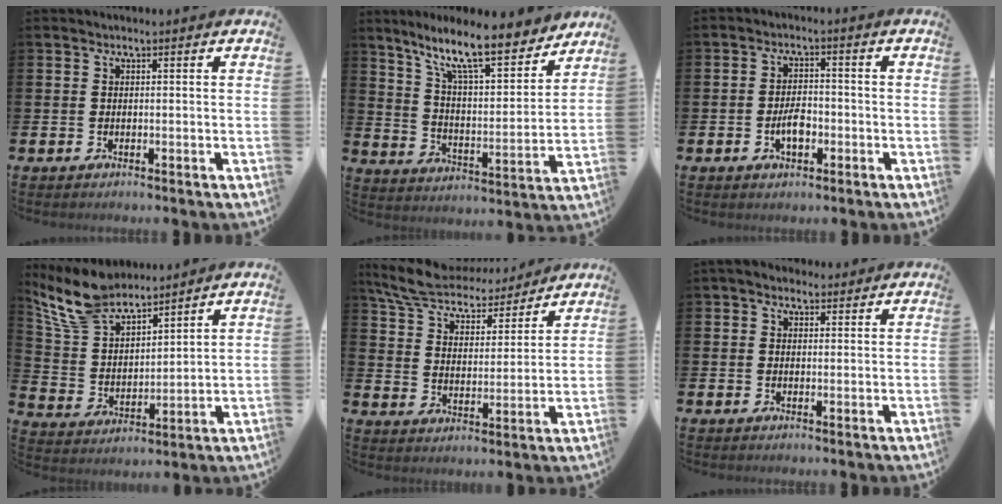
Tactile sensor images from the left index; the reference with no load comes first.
{"total": 12.5, "force": [10.2, 2.3, 6.9], "torque": [-0.143, -0.061, 0.172]}
{"total": 3.6, "force": [-1.2, 2.0, 2.8], "torque": [-0.044, 0.003, -0.024]}
{"total": 9.3, "force": [8.4, 3.2, 2.5], "torque": [-0.089, -0.039, 0.158]}
{"total": 7.9, "force": [7.4, 2.0, 2.1], "torque": [-0.077, -0.052, 0.131]}
{"total": 2.8, "force": [2.3, 1.5, 0.6], "torque": [0.003, -0.005, 0.037]}